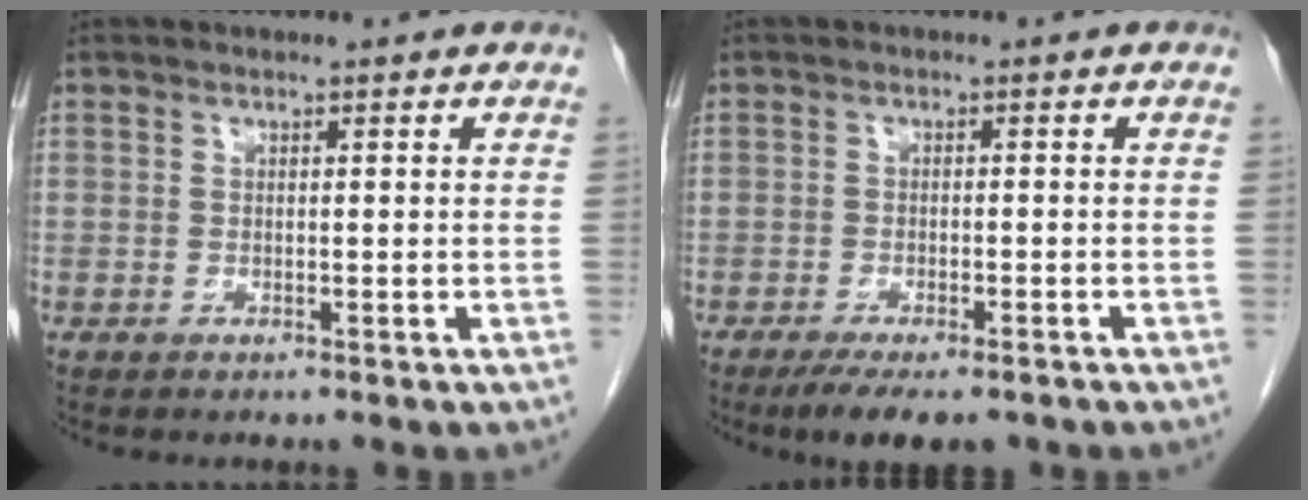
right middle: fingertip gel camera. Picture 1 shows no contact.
{"total": 7.9, "force": [-6.0, 2.1, 4.7], "torque": [-0.064, -0.012, -0.089]}